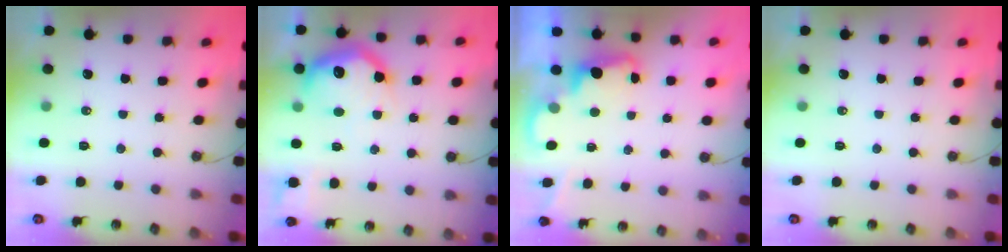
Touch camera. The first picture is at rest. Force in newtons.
{"total": 17.0, "press": 17.0, "slide": 1.4}
{"total": 2.3, "press": 2.3, "slide": 0.5}
{"total": 0.0}